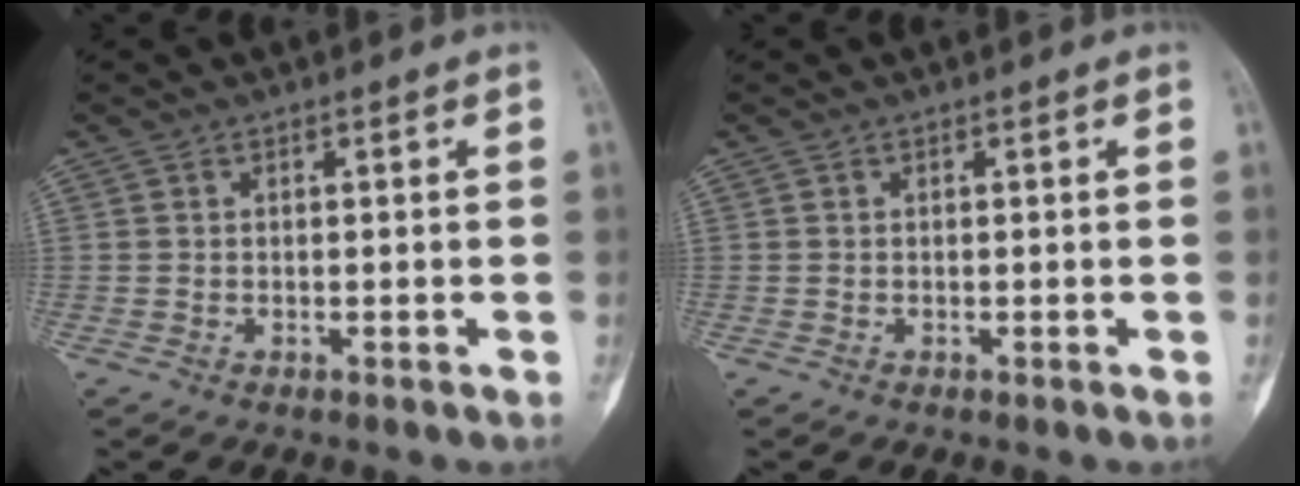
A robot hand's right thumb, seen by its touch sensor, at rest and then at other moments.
{"total": 0.0}